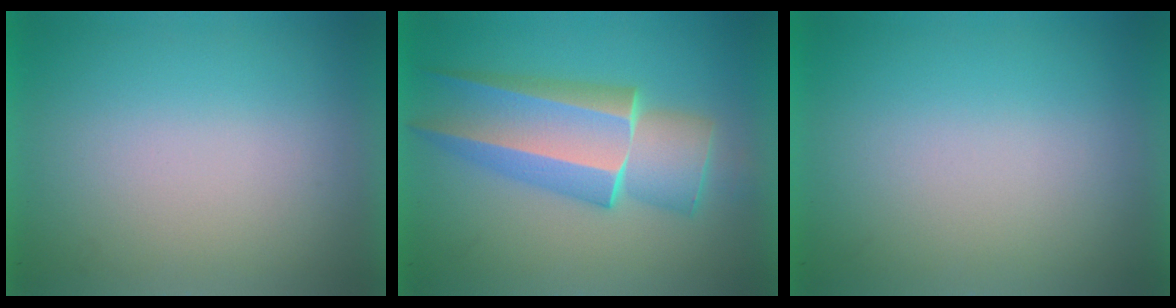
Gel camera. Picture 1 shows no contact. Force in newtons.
{"total": 6.4}
{"total": 0.0}